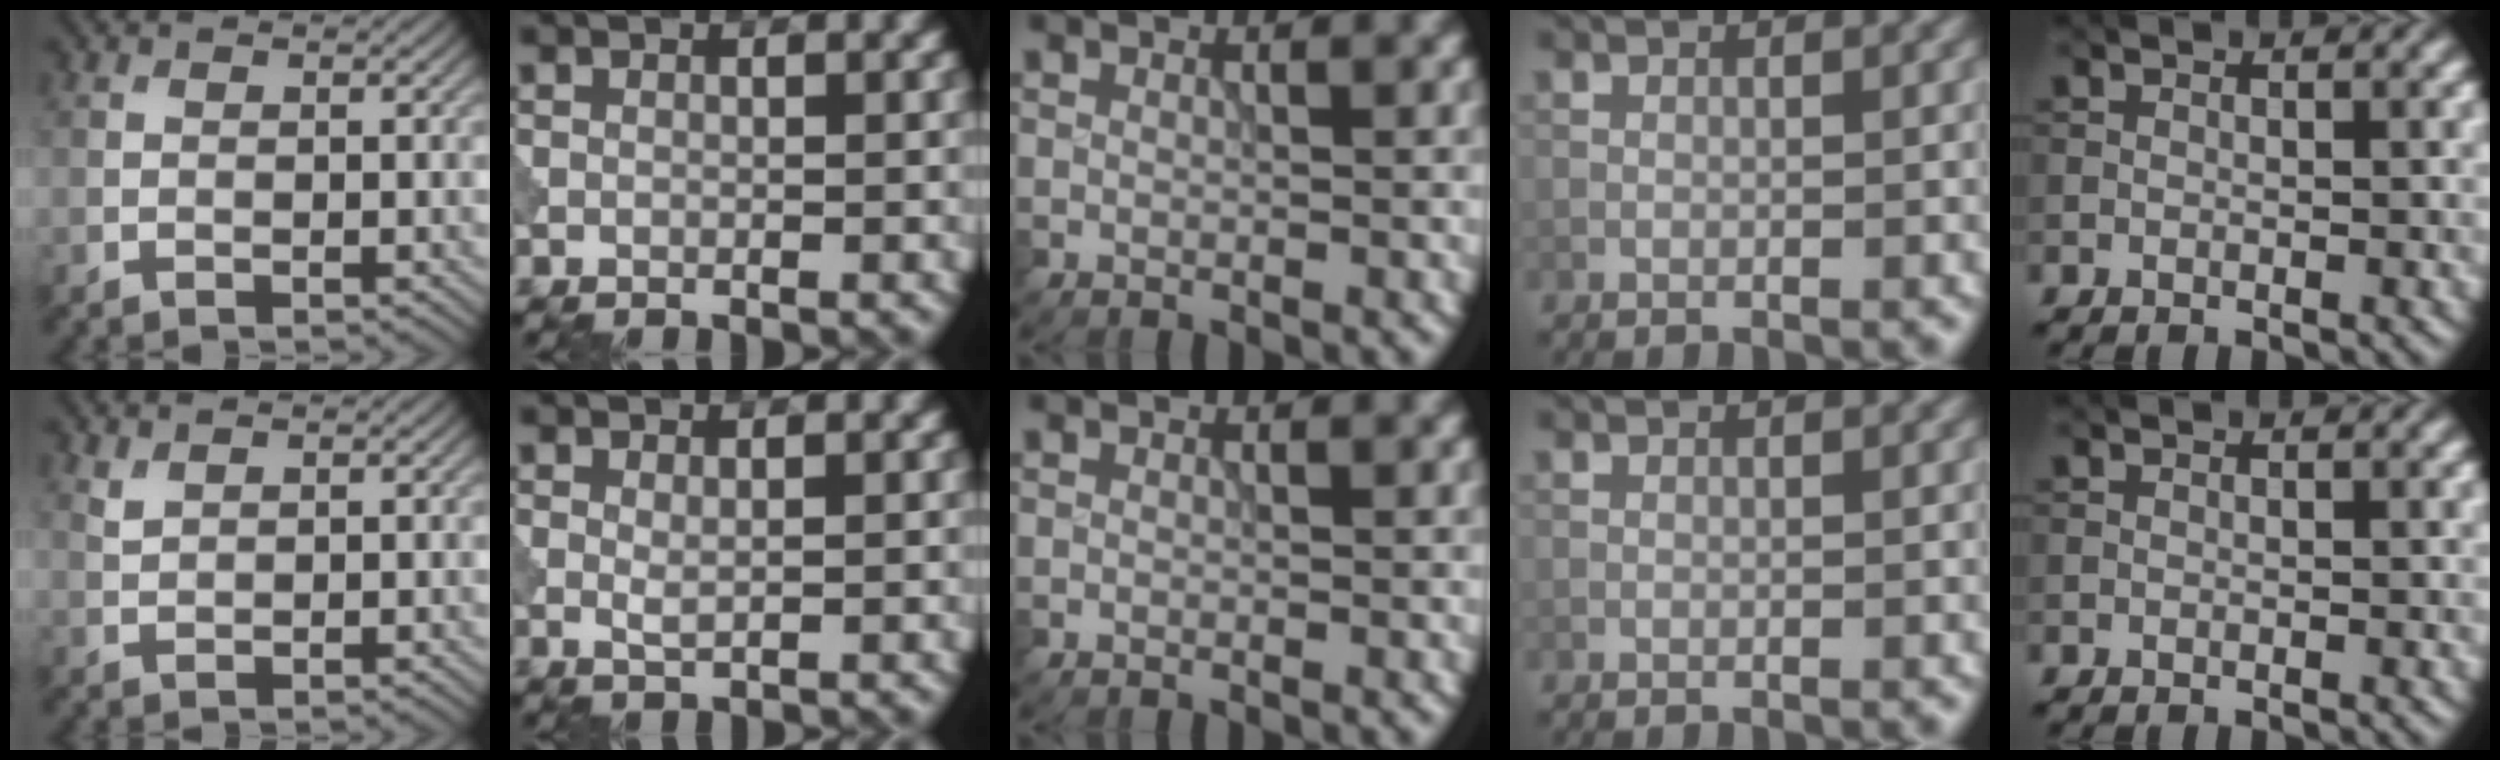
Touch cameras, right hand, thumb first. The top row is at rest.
{"thumb": {"total": 1.2, "force": [1.0, 0.4, 0.5], "torque": [-0.021, -0.001, 0.025]}, "index": {"total": 1.0, "force": [0.3, 0.2, 0.9], "torque": [-0.021, -0.001, 0.005]}}